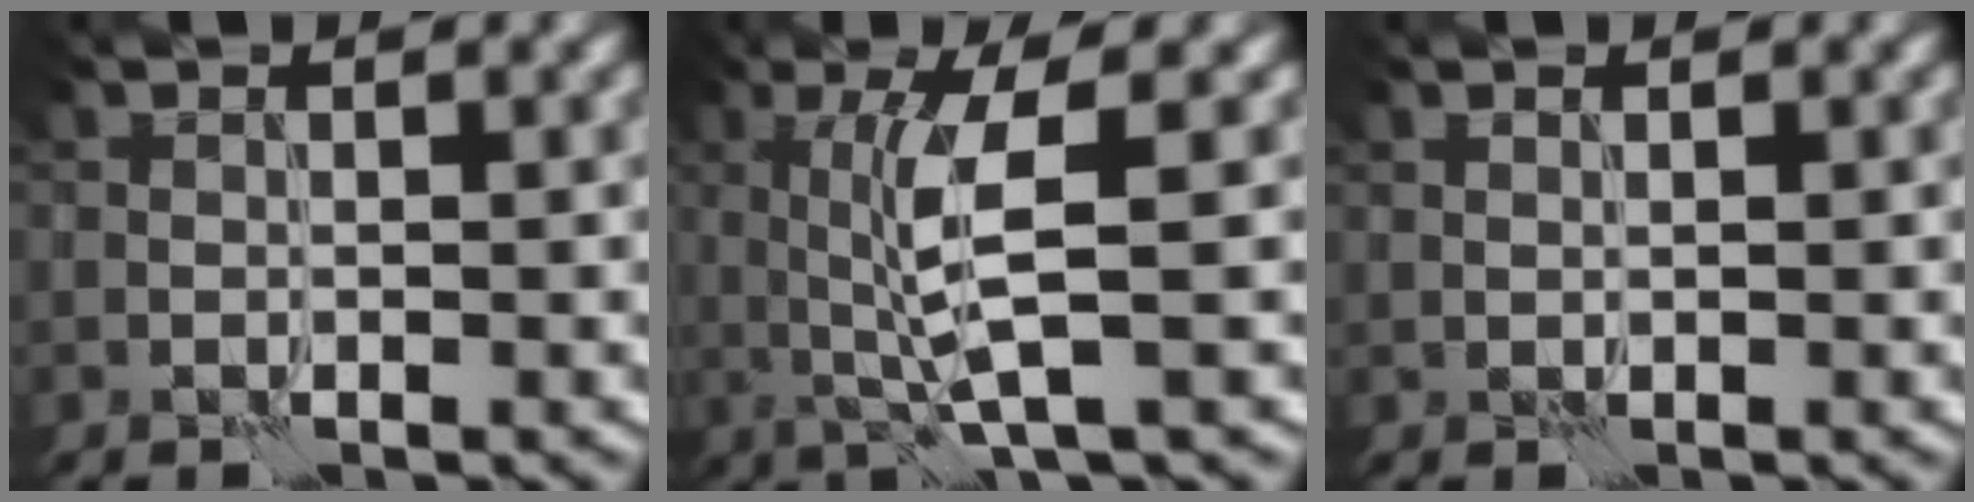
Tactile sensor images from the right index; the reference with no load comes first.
{"total": 5.2, "force": [0.5, 0.8, 5.1], "torque": [-0.101, -0.002, 0.011]}
{"total": 0.0}